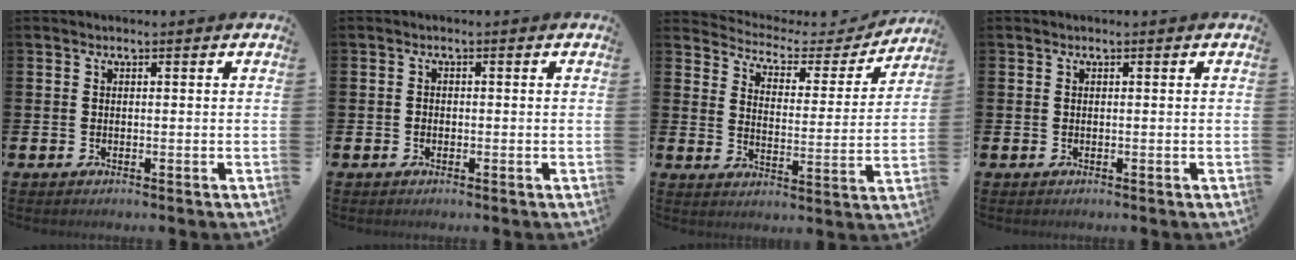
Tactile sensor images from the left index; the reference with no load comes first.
{"total": 0.8, "force": [-0.5, 0.7, 0.2], "torque": [-0.013, 0.007, -0.009]}
{"total": 4.3, "force": [3.8, 1.8, 0.9], "torque": [-0.036, -0.035, 0.054]}
{"total": 0.0}